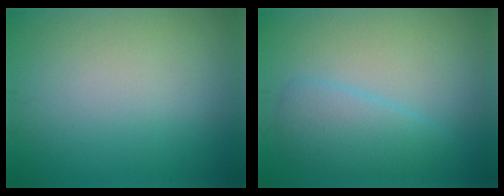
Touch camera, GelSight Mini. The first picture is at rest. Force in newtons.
{"total": 3.3, "press": 3.3, "slide": 0.1}